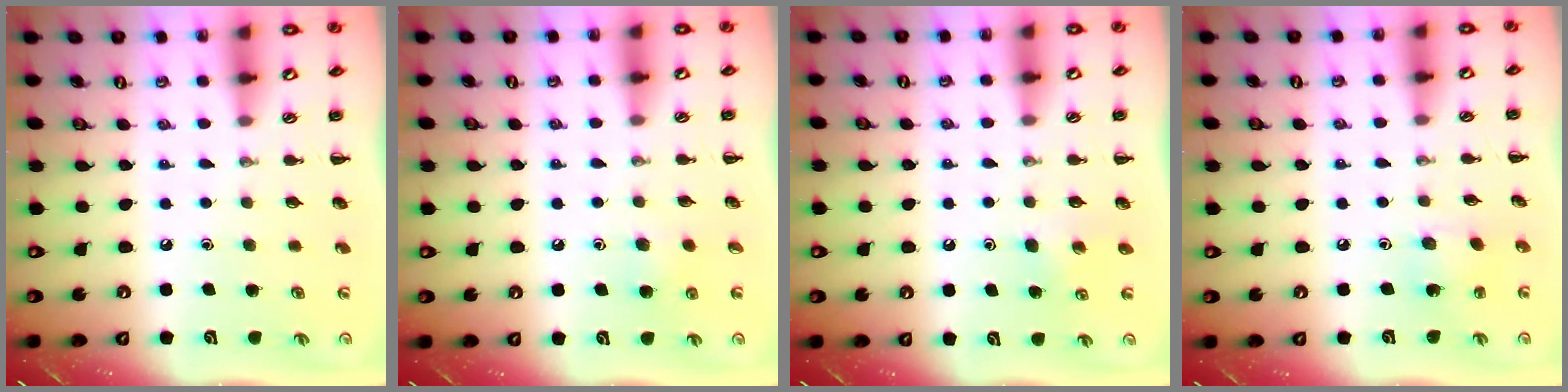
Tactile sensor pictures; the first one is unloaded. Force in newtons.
{"total": 3.8, "press": 3.4, "slide": 1.5}
{"total": 4.3, "press": 4.2, "slide": 1.2}
{"total": 3.7, "press": 3.5, "slide": 1.2}